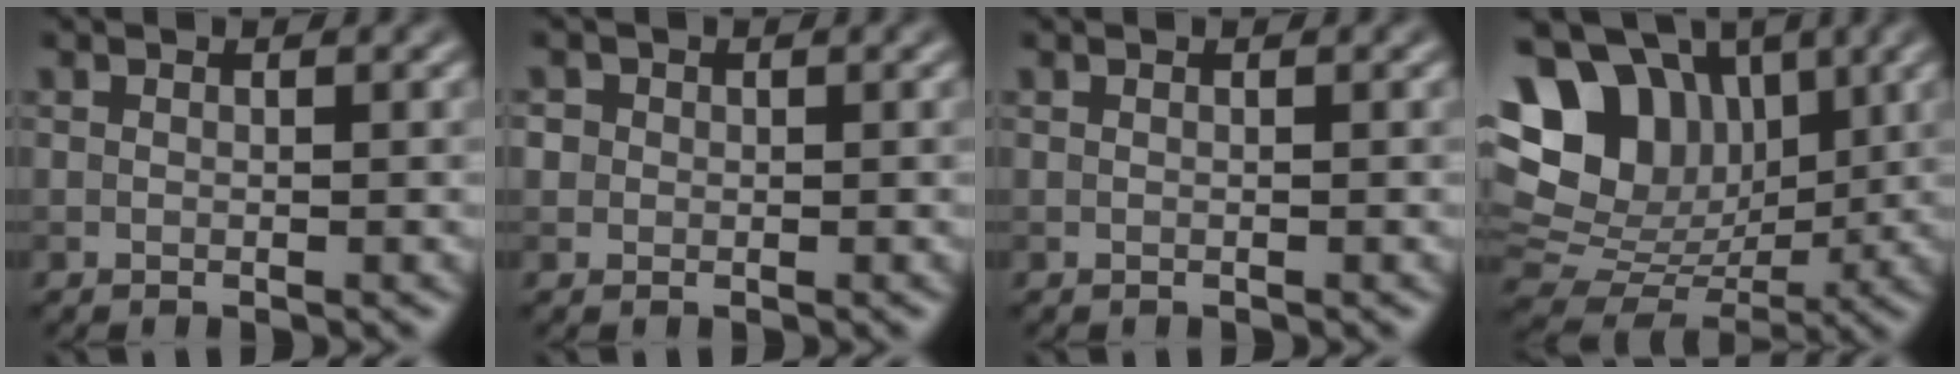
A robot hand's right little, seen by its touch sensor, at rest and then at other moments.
{"total": 2.1, "force": [0.6, 1.9, 0.7], "torque": [-0.003, 0.009, 0.005]}
{"total": 0.0}
{"total": 16.1, "force": [6.2, 12.2, 8.5], "torque": [-0.204, 0.048, 0.111]}